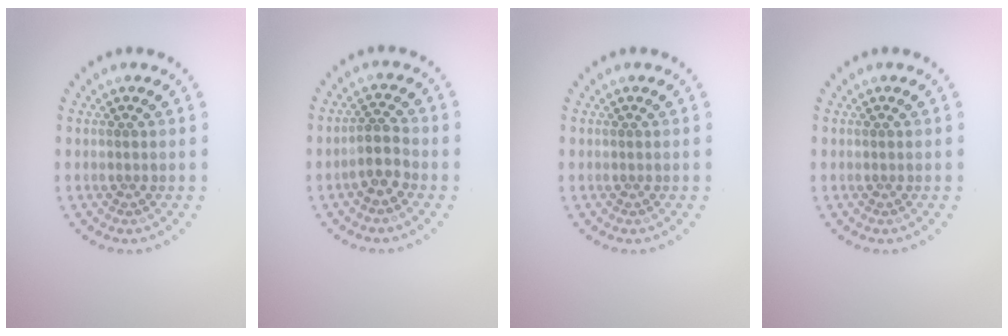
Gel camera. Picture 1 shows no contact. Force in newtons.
{"total": 2.4, "press": 2.0, "slide": 1.3}
{"total": 0.0}
{"total": 0.0}